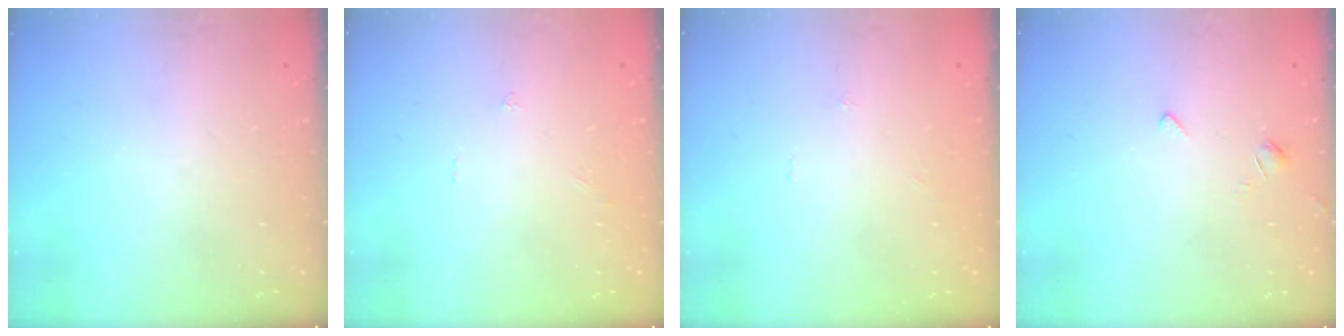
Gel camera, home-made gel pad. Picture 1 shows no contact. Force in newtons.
{"total": 0.0}
{"total": 0.0}
{"total": 1.7, "press": 1.6, "slide": 0.5}